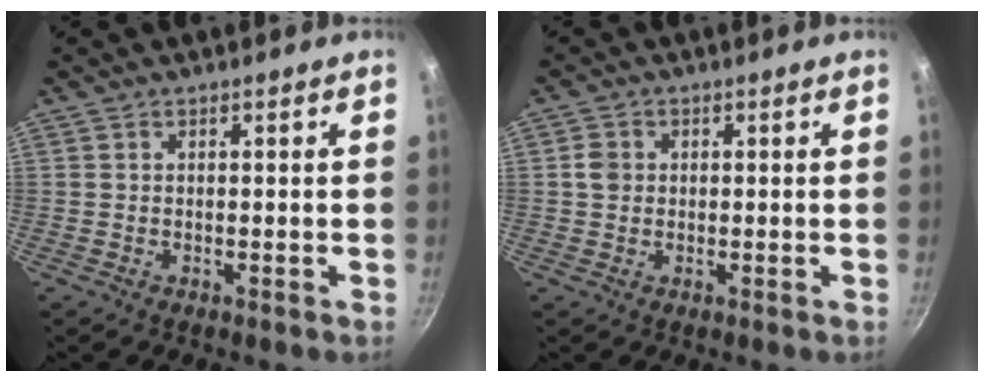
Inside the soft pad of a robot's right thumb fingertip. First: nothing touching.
{"total": 2.6, "force": [0.2, 2.3, 1.2], "torque": [-0.012, 0.006, -0.001]}